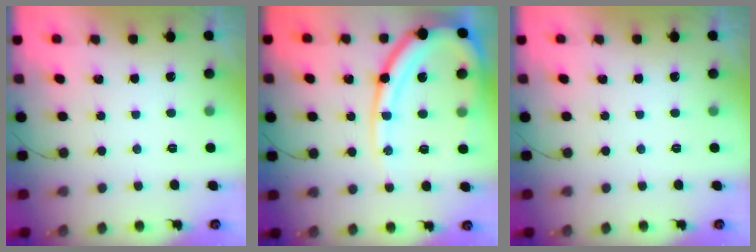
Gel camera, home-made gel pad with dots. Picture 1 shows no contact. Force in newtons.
{"total": 17.2, "press": 17.1, "slide": 1.9}
{"total": 0.0}